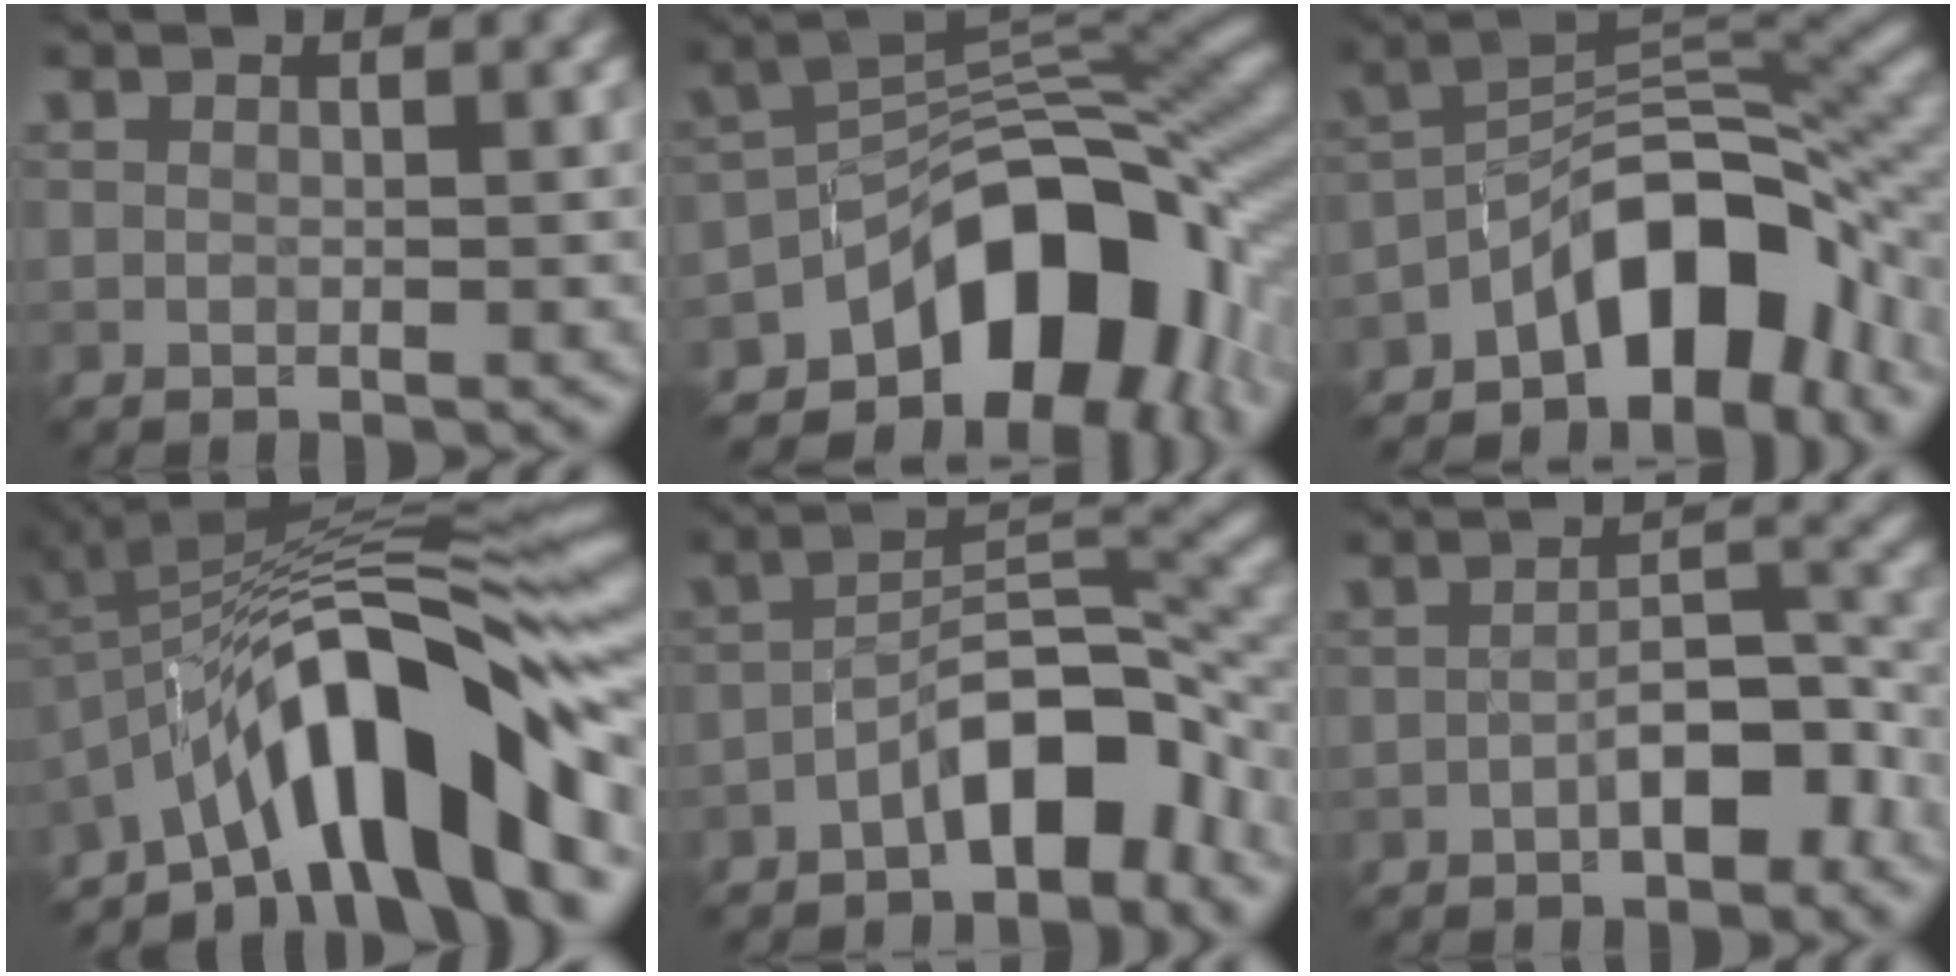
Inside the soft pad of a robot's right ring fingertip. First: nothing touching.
{"total": 12.7, "force": [-6.2, 7.6, 8.0], "torque": [-0.092, -0.004, -0.109]}
{"total": 9.7, "force": [-6.0, 4.1, 6.4], "torque": [-0.069, 0.017, -0.109]}
{"total": 13.4, "force": [-6.4, 4.1, 11.1], "torque": [-0.150, 0.018, -0.110]}
{"total": 7.0, "force": [-4.0, 2.7, 5.1], "torque": [-0.069, 0.019, -0.076]}
{"total": 4.0, "force": [-2.0, 1.6, 3.0], "torque": [-0.044, 0.014, -0.034]}